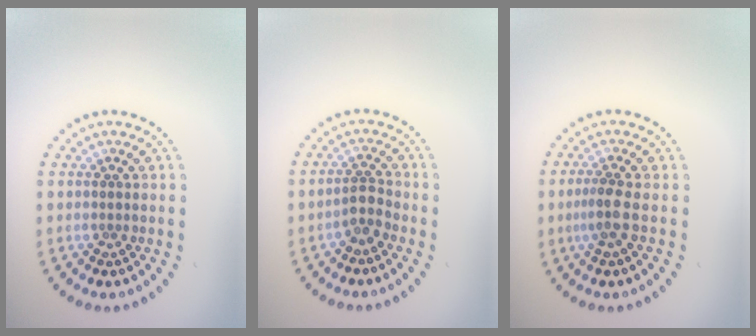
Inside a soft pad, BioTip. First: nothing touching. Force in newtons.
{"total": 1.8, "press": 1.5, "slide": 1.1}
{"total": 2.0, "press": 1.6, "slide": 1.2}